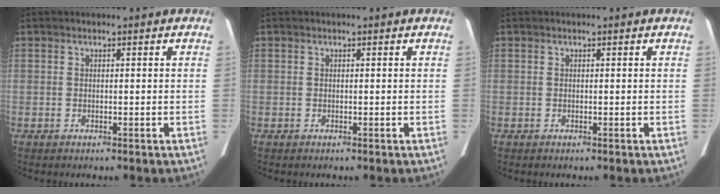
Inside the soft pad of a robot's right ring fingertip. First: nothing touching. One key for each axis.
{"total": 0.0}
{"total": 0.0}